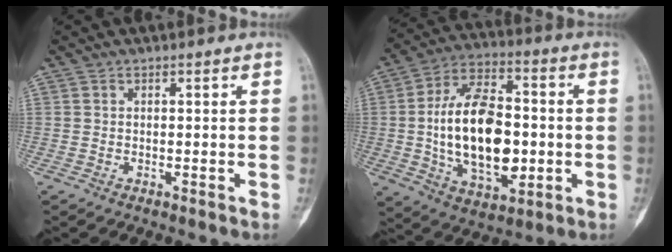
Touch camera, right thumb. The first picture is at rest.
{"total": 21.1, "force": [-1.2, 11.9, 17.4], "torque": [-0.278, 0.012, -0.013]}